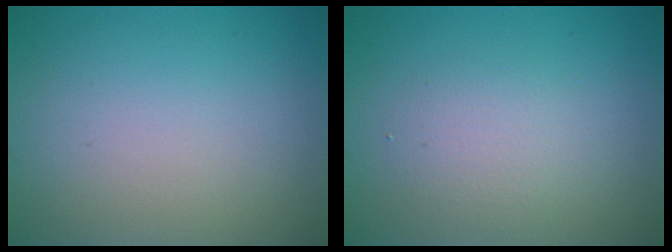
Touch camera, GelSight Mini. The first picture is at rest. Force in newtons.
{"total": 2.4, "press": 2.4, "slide": 0.1}